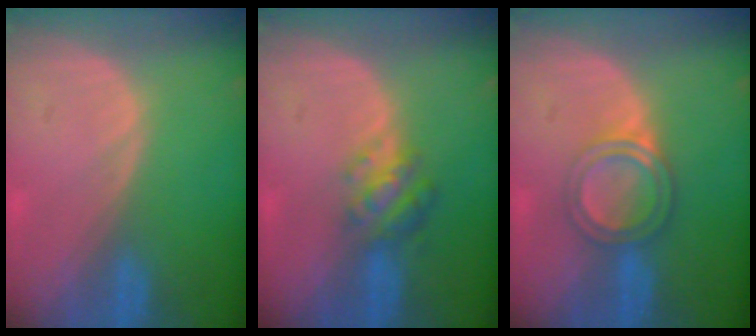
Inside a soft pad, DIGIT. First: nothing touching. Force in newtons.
{"total": 4.8, "press": 4.4, "slide": 1.9}
{"total": 5.0, "press": 4.5, "slide": 2.0}